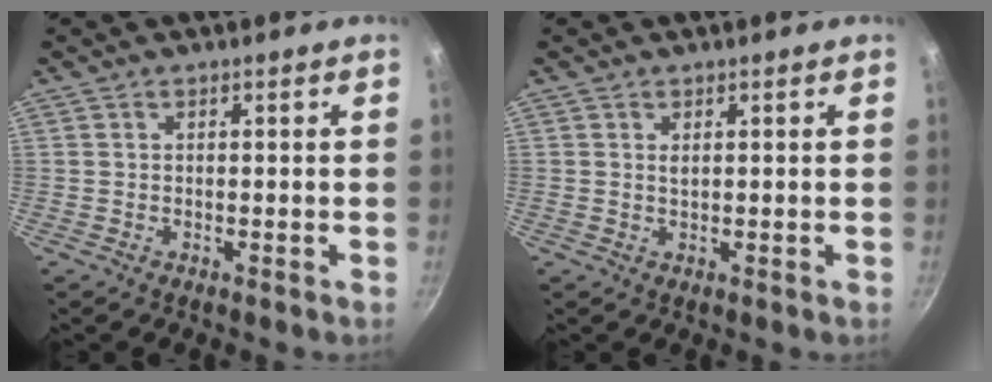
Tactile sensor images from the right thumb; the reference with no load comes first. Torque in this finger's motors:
{"motor_torque": [0.27, 0.23, 0.21, 0.32, 0.08]}